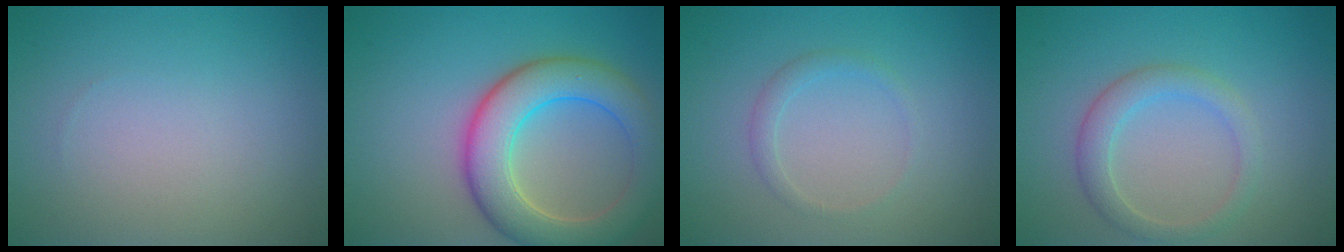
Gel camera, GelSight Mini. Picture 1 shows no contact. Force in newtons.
{"total": 7.5, "press": 7.5, "slide": 0.4}
{"total": 1.3, "press": 1.3, "slide": 0.0}
{"total": 2.7, "press": 2.7, "slide": 0.2}